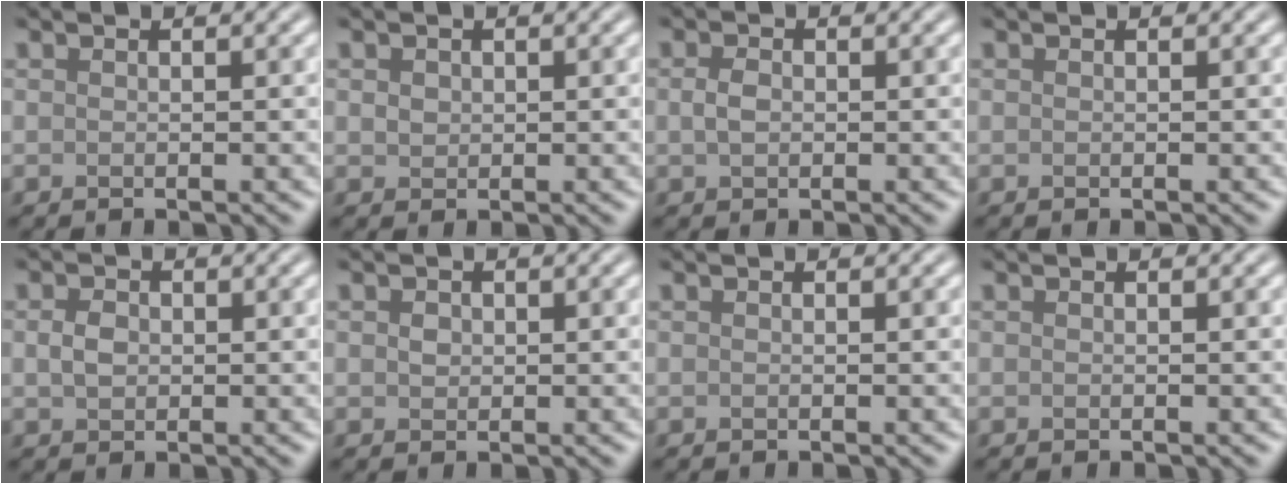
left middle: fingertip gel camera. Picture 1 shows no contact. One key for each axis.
{"total": 0.9, "fx": 0.3, "fy": 0.8, "fz": 0.3, "tx": -0.008, "ty": 0.000, "tz": 0.006}
{"total": 1.4, "fx": 0.0, "fy": 1.0, "fz": 1.0, "tx": -0.025, "ty": 0.002, "tz": 0.000}
{"total": 0.0}
{"total": 1.7, "fx": 0.1, "fy": 1.4, "fz": 1.0, "tx": -0.024, "ty": 0.003, "tz": 0.000}
{"total": 1.0, "fx": 0.2, "fy": 0.9, "fz": 0.4, "tx": -0.009, "ty": 0.002, "tz": 0.002}
{"total": 0.0}
{"total": 0.0}